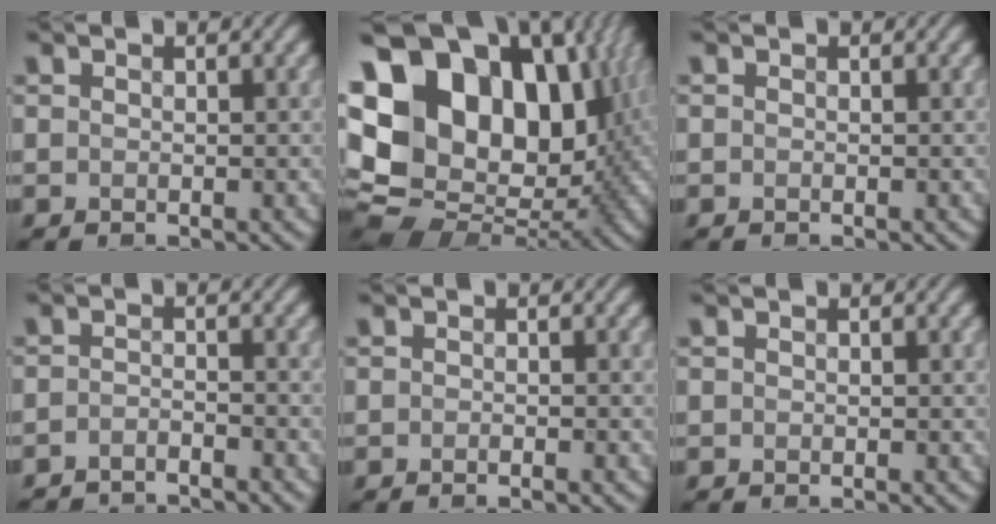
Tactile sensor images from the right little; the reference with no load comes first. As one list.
[{"total": 20.2, "force": [5.4, 13.8, 13.7], "torque": [-0.251, 0.031, 0.114]}, {"total": 0.0}, {"total": 3.1, "force": [-3.1, 0.2, 0.5], "torque": [-0.012, -0.004, -0.056]}, {"total": 0.5, "force": [-0.4, 0.0, 0.3], "torque": [-0.005, 0.002, -0.006]}, {"total": 0.0}]